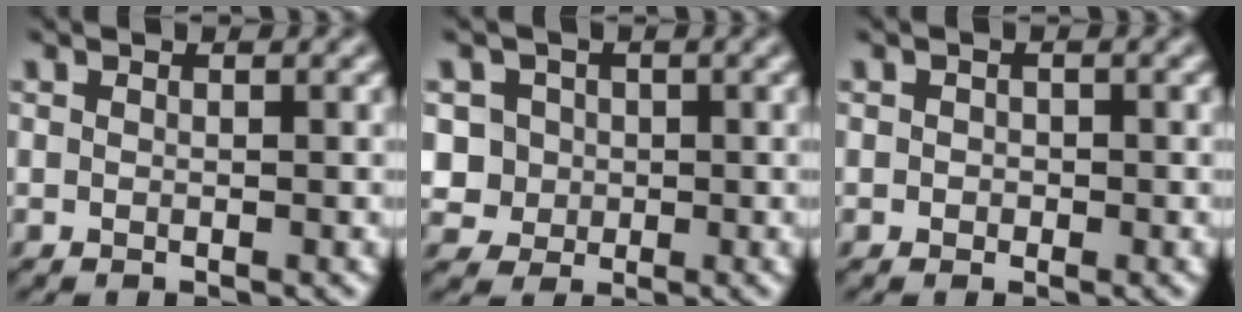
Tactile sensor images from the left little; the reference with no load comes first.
{"total": 4.5, "force": [0.4, 4.3, 1.4], "torque": [-0.019, 0.024, 0.001]}
{"total": 0.8, "force": [-0.2, 0.8, 0.3], "torque": [0.000, -0.001, -0.006]}